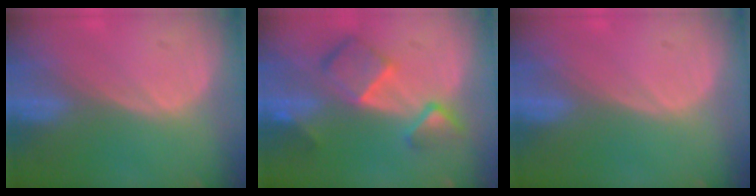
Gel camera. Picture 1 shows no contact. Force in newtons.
{"total": 7.9, "press": 6.9, "slide": 3.9}
{"total": 0.0}